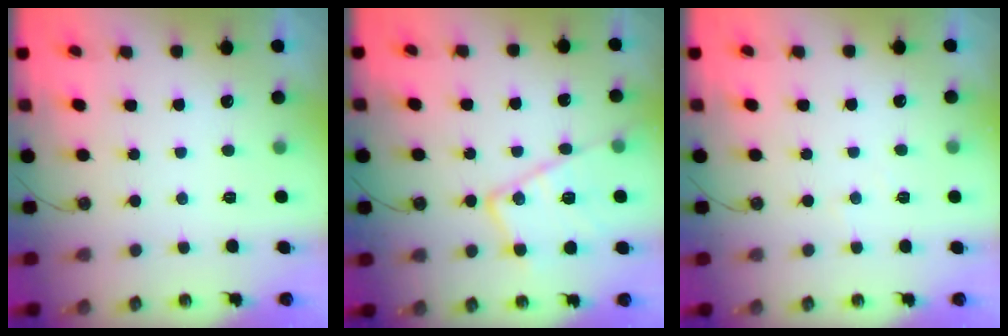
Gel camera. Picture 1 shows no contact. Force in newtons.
{"total": 16.9, "press": 16.9, "slide": 1.3}
{"total": 2.1, "press": 2.1, "slide": 0.4}